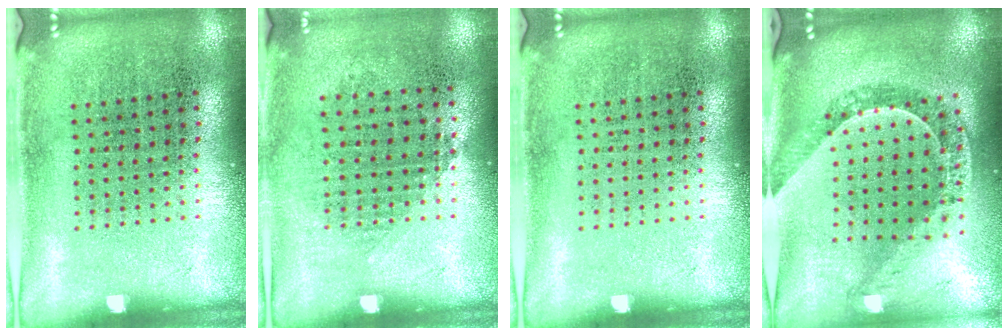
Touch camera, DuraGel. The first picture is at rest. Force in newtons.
{"total": 0.9, "press": 0.8, "slide": 0.4}
{"total": 0.0}
{"total": 1.1, "press": 1.1, "slide": 0.3}